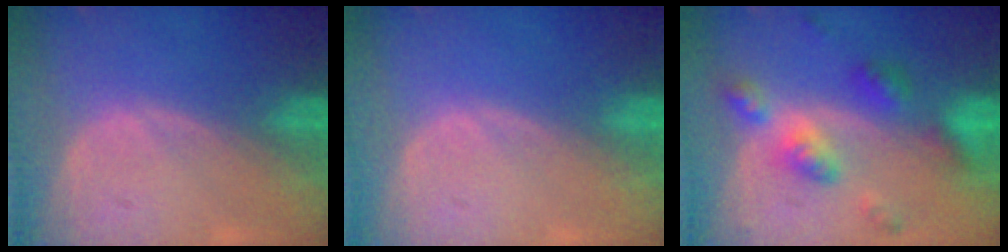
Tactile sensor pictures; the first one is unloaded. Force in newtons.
{"total": 0.0}
{"total": 7.1, "press": 7.0, "slide": 0.6}